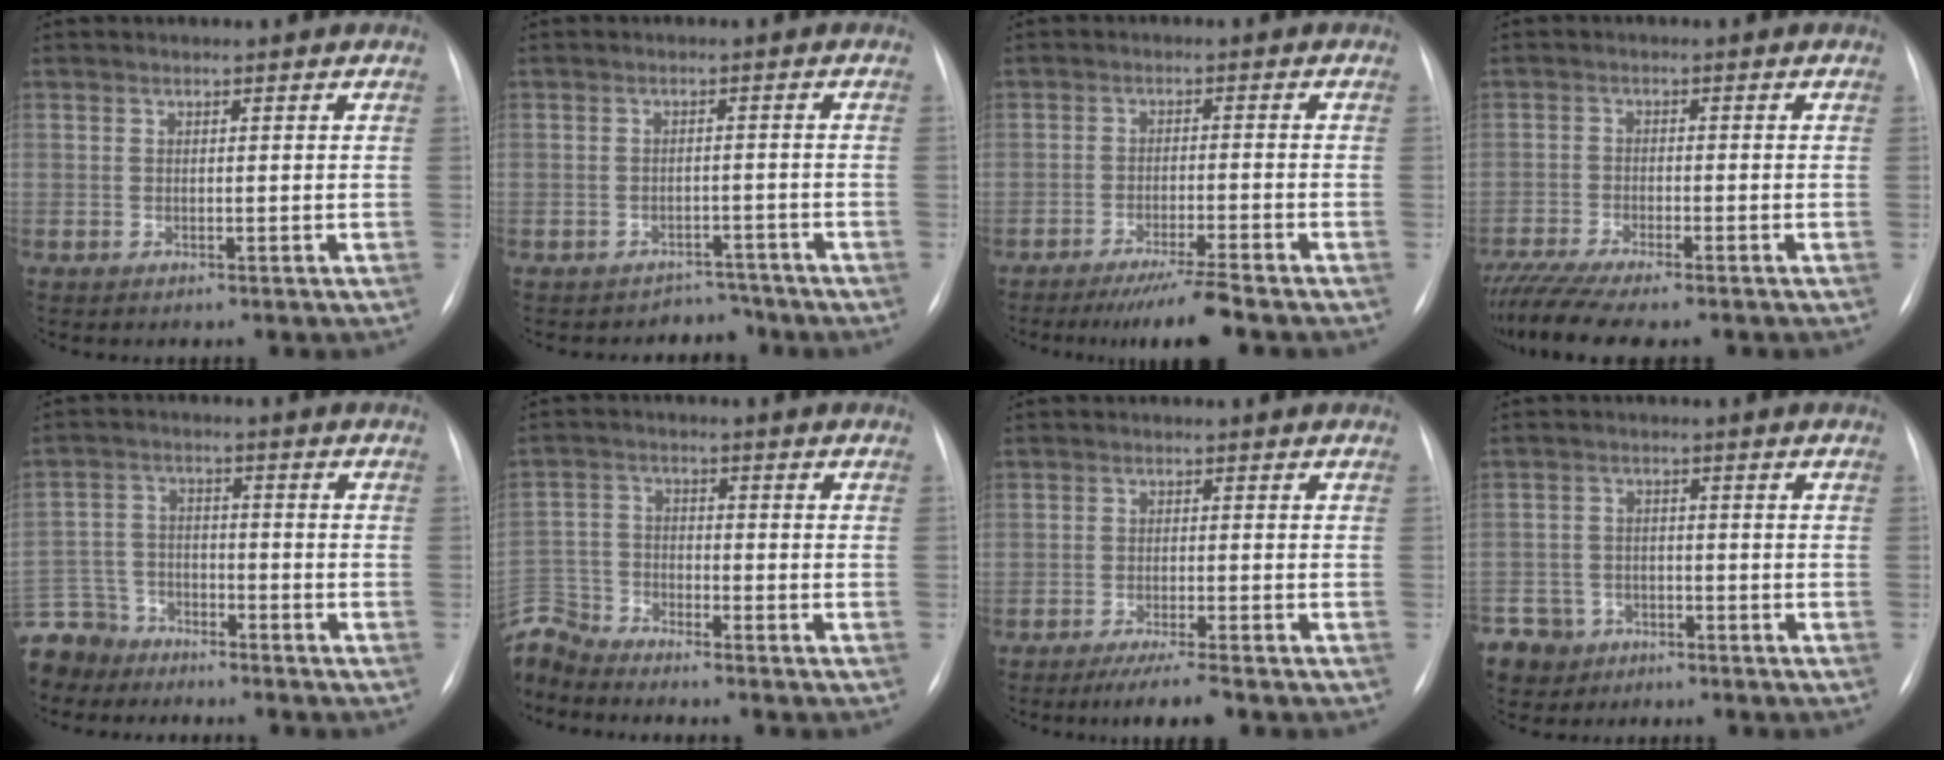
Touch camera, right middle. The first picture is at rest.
{"total": 3.3, "force": [-2.8, 1.4, -1.1], "torque": [0.021, 0.020, -0.039]}
{"total": 6.6, "force": [-5.4, -1.1, 3.7], "torque": [-0.056, -0.021, -0.092]}
{"total": 9.0, "force": [-7.7, 0.6, 4.6], "torque": [-0.077, -0.014, -0.124]}
{"total": 9.8, "force": [-8.7, 4.5, 0.9], "torque": [-0.033, 0.003, -0.163]}
{"total": 7.7, "force": [-7.6, 0.9, 0.1], "torque": [-0.012, 0.003, -0.154]}
{"total": 5.2, "force": [-4.1, -0.4, 3.2], "torque": [-0.049, -0.014, -0.068]}
{"total": 7.4, "force": [-4.8, 5.6, 0.5], "torque": [-0.015, 0.003, -0.081]}